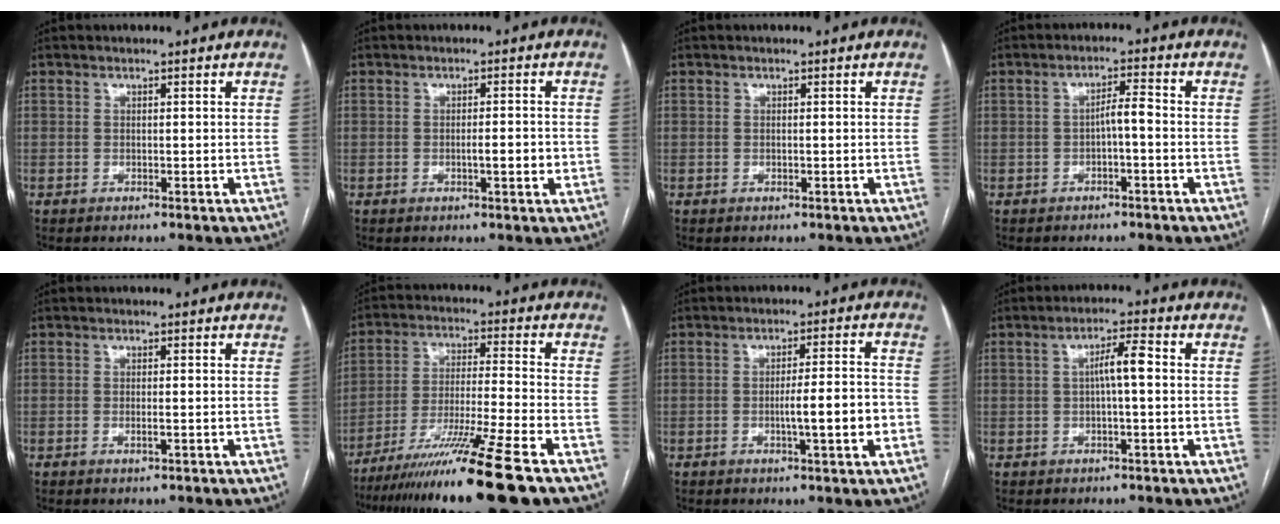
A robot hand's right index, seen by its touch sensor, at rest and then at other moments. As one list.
[{"total": 2.9, "force": [-0.7, 0.5, 2.8], "torque": [-0.045, 0.001, -0.009]}, {"total": 0.0}, {"total": 2.9, "force": [-0.7, 0.6, 2.7], "torque": [-0.043, 0.010, -0.011]}, {"total": 1.1, "force": [-0.4, 0.2, 1.0], "torque": [-0.021, -0.001, -0.006]}, {"total": 16.7, "force": [-11.9, -1.8, 11.5], "torque": [-0.199, -0.041, -0.203]}, {"total": 7.2, "force": [-1.9, 0.3, 7.0], "torque": [-0.105, 0.007, -0.027]}, {"total": 4.2, "force": [0.2, 0.5, 4.2], "torque": [-0.071, 0.013, 0.003]}]